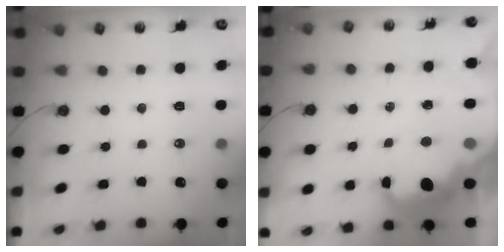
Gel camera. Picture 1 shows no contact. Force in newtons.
{"total": 11.4, "press": 11.4, "slide": 0.8}